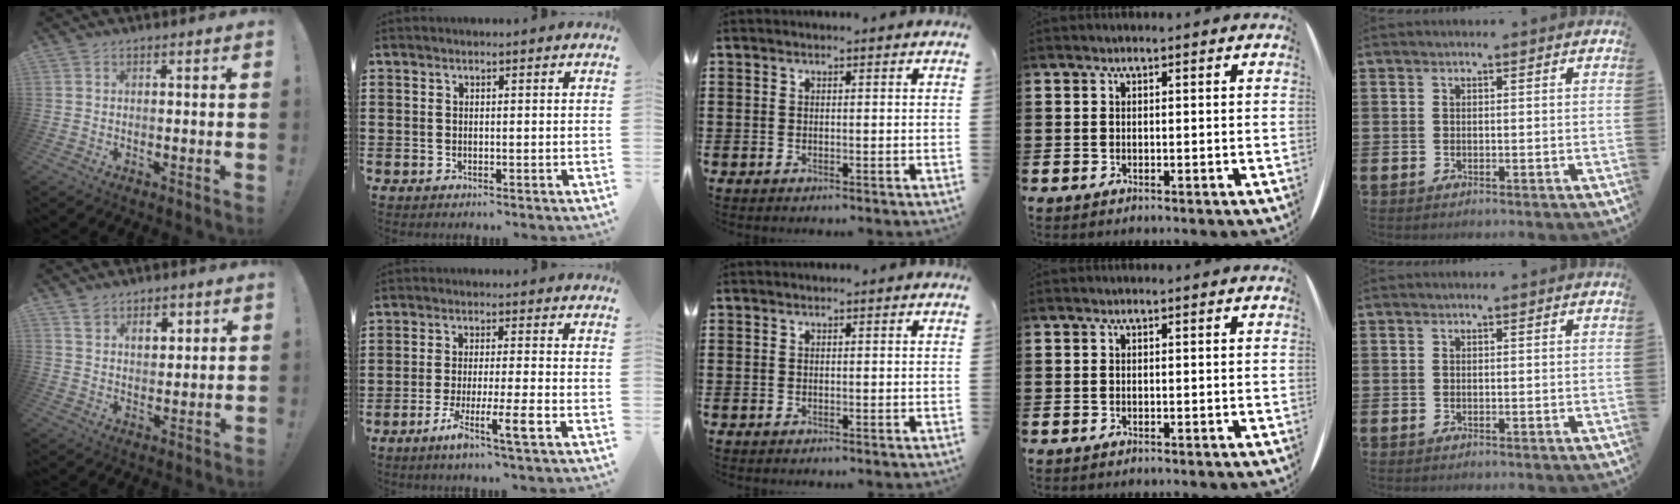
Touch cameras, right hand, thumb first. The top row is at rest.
{"thumb": {"total": 6.5, "force": [4.0, 4.3, 2.9], "torque": [-0.040, -0.018, 0.072]}, "index": {"total": 6.6, "force": [-3.4, -0.1, 5.6], "torque": [-0.104, -0.015, -0.062]}}